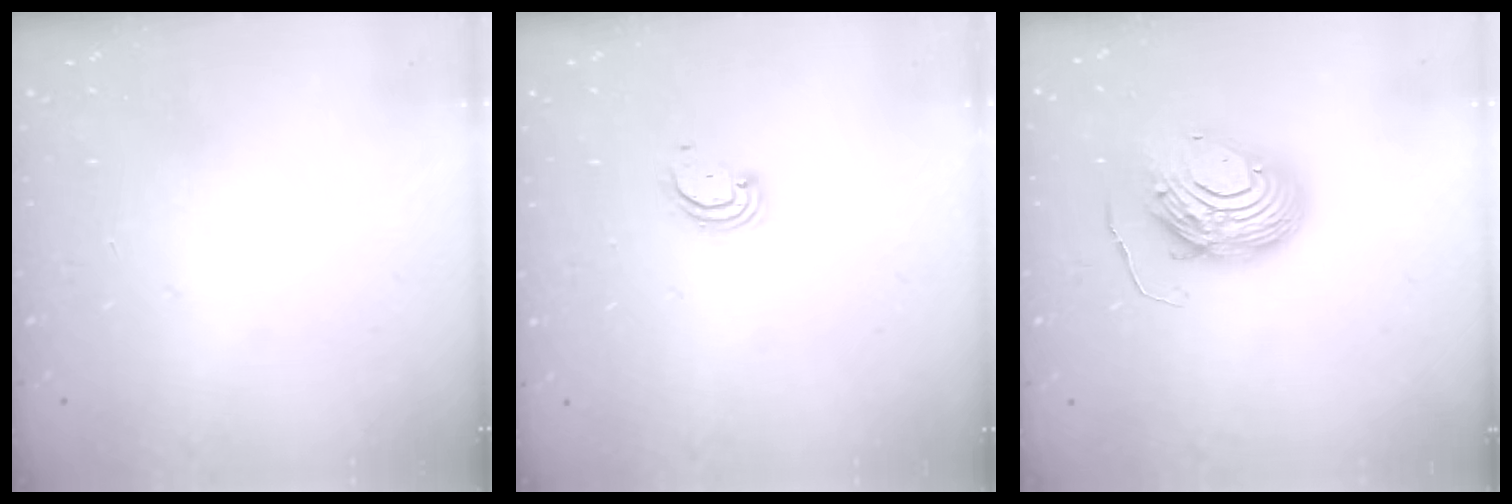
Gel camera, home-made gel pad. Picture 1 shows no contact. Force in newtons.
{"total": 2.6, "press": 2.6, "slide": 0.1}
{"total": 11.5, "press": 11.5, "slide": 1.1}